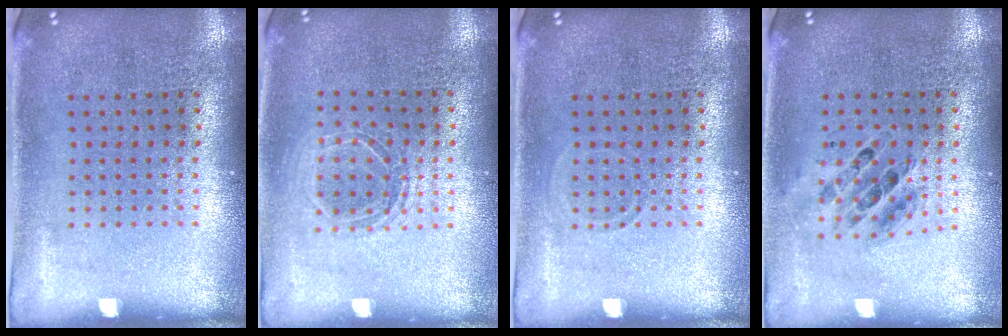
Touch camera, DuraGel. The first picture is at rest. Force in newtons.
{"total": 1.3, "press": 1.3, "slide": 0.5}
{"total": 0.6, "press": 0.5, "slide": 0.2}
{"total": 0.7, "press": 0.7, "slide": 0.1}